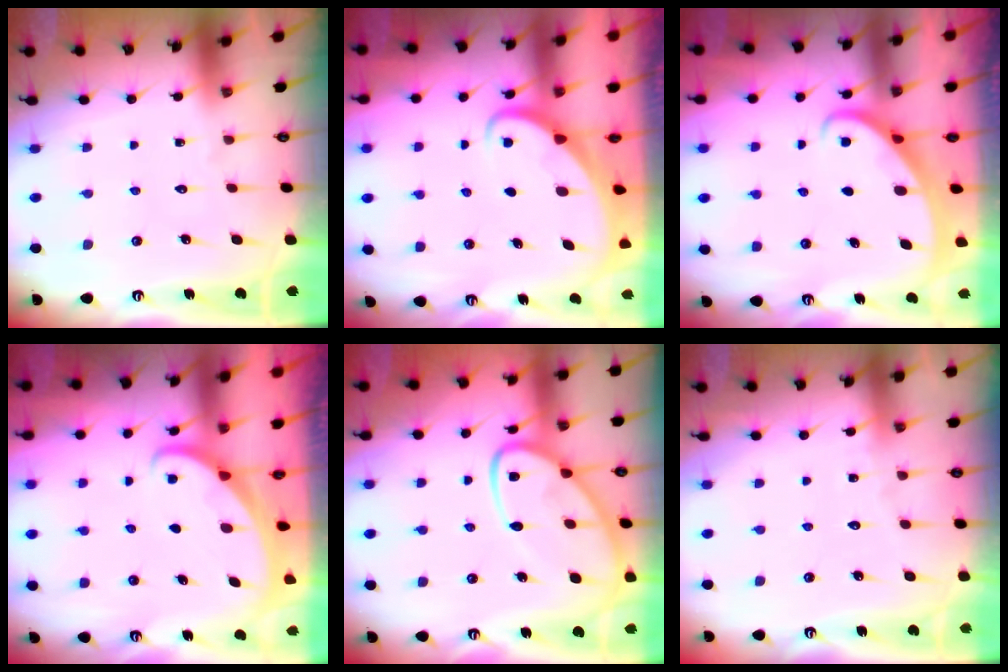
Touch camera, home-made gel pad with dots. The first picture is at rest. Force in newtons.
{"total": 2.3, "press": 2.3, "slide": 0.3}
{"total": 2.3, "press": 2.3, "slide": 0.2}
{"total": 1.2, "press": 1.2, "slide": 0.1}
{"total": 13.3, "press": 13.3, "slide": 1.1}
{"total": 3.7, "press": 3.7, "slide": 0.4}